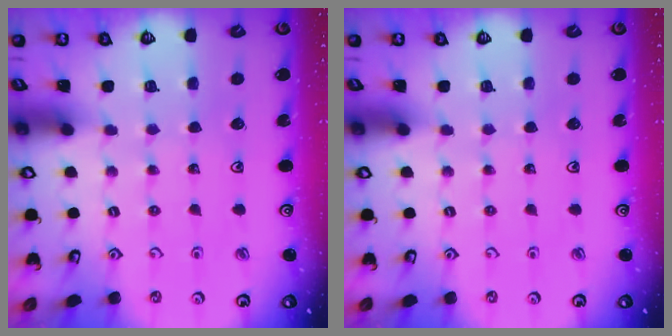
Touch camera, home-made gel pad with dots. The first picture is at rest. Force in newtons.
{"total": 0.0}